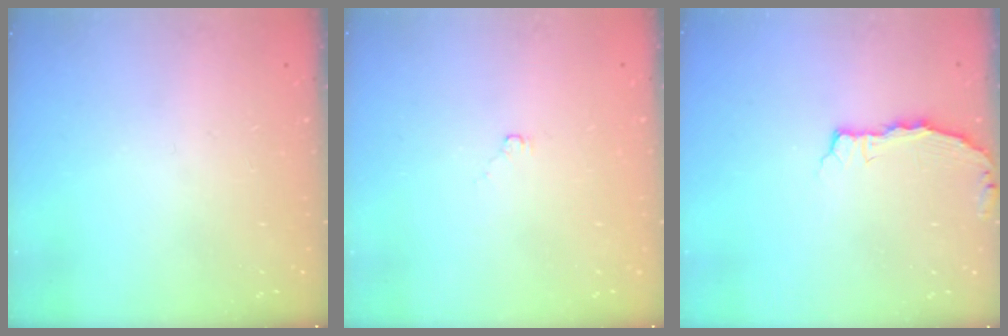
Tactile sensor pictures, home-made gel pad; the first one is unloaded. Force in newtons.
{"total": 2.4, "press": 2.4, "slide": 0.4}
{"total": 2.9, "press": 2.9, "slide": 0.3}